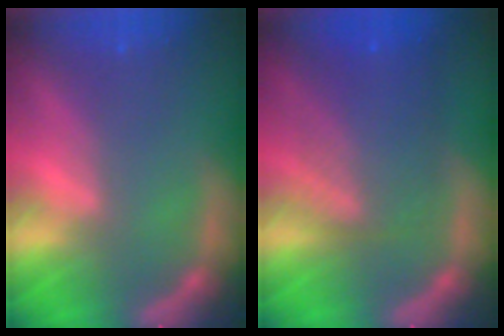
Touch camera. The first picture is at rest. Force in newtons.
{"total": 7.0}